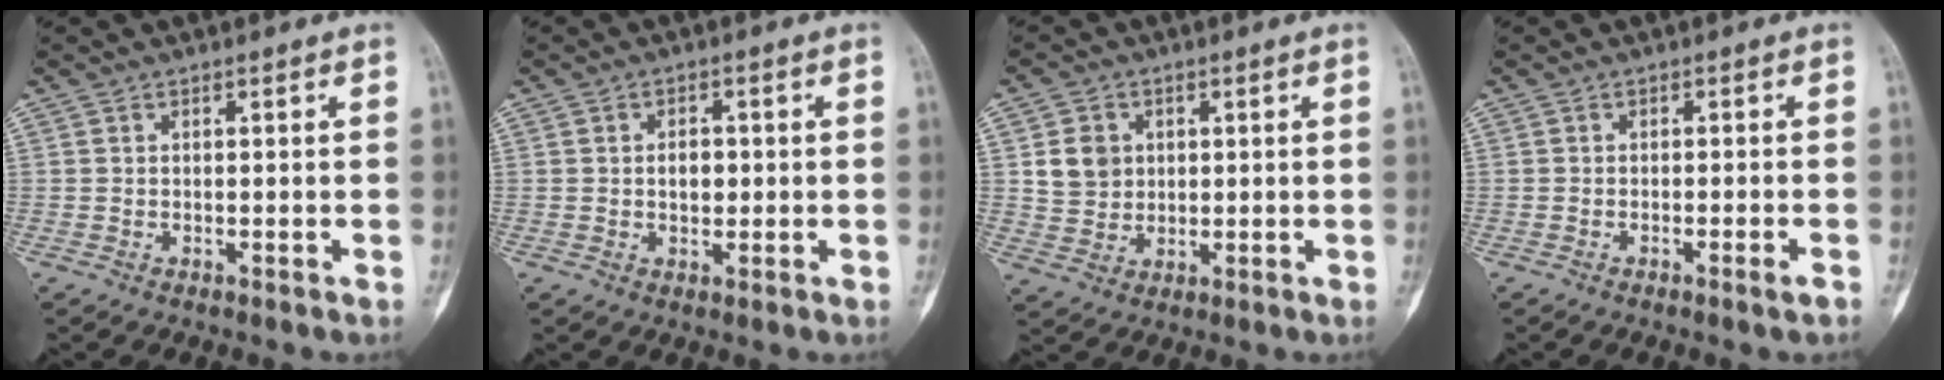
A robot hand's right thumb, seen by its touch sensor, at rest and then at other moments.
{"total": 3.4, "force": [0.1, 2.3, 2.5], "torque": [-0.028, 0.002, 0.002]}
{"total": 6.2, "force": [1.5, 5.4, 2.7], "torque": [-0.024, -0.007, 0.033]}
{"total": 1.8, "force": [-1.1, 0.0, 1.4], "torque": [-0.027, 0.000, -0.017]}